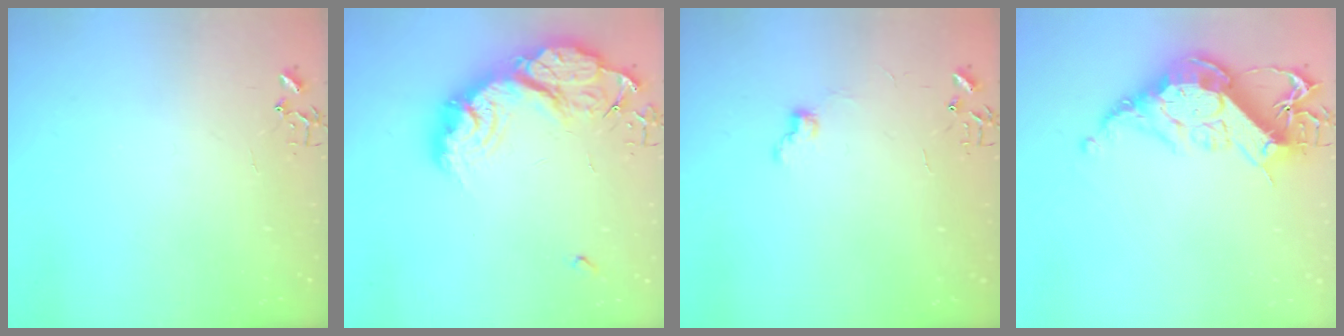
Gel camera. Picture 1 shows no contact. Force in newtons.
{"total": 25.2, "press": 25.1, "slide": 2.0}
{"total": 6.6, "press": 6.6, "slide": 0.7}
{"total": 18.5, "press": 18.4, "slide": 1.5}